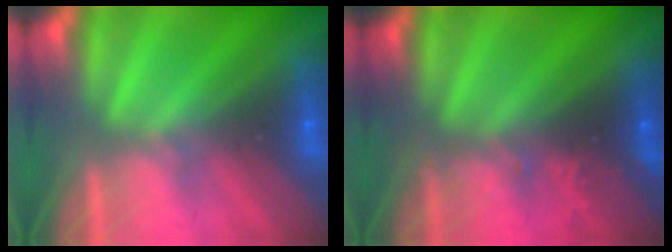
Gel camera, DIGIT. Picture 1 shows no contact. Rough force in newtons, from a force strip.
{"total": 2.4}